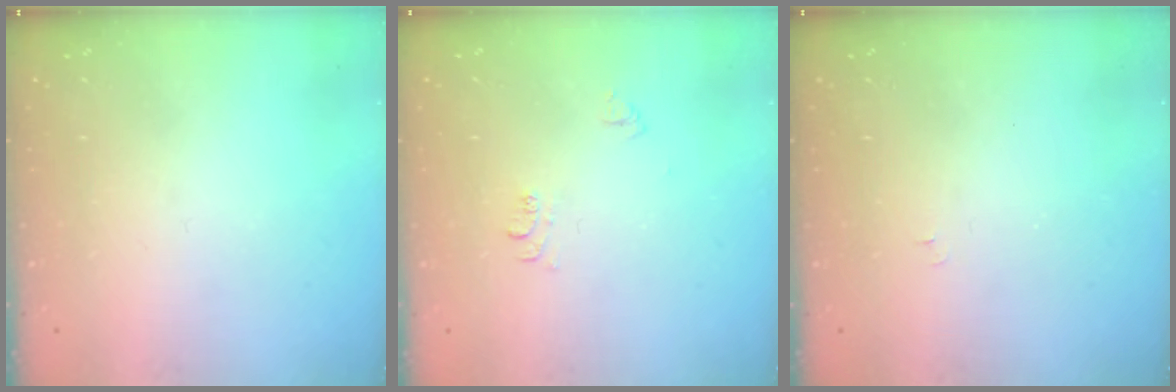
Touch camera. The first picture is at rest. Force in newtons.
{"total": 3.9, "press": 3.9, "slide": 0.5}
{"total": 3.7, "press": 3.7, "slide": 0.5}